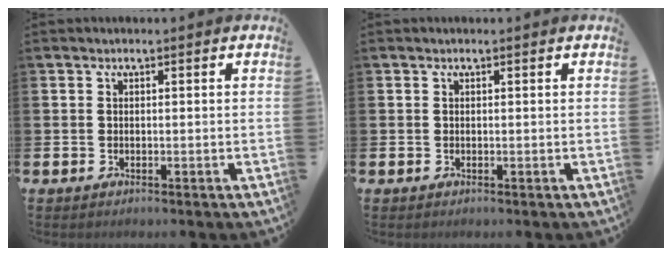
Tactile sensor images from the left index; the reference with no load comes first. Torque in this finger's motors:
{"motor_torque": [-0.92, -1.21, -0.47, -0.04]}